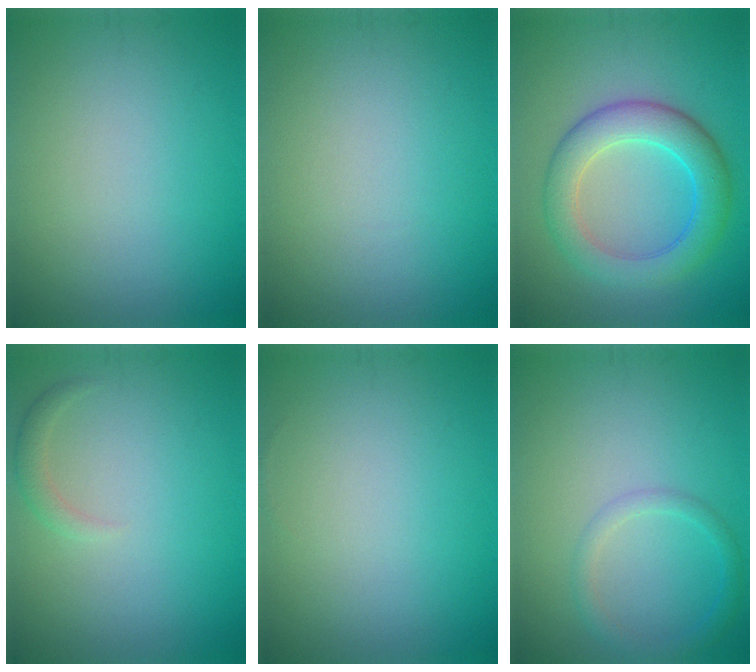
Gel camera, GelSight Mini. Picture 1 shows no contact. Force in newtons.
{"total": 0.0}
{"total": 6.0, "press": 6.0, "slide": 0.1}
{"total": 1.3, "press": 1.3, "slide": 0.1}
{"total": 0.0}
{"total": 1.9, "press": 1.9, "slide": 0.2}